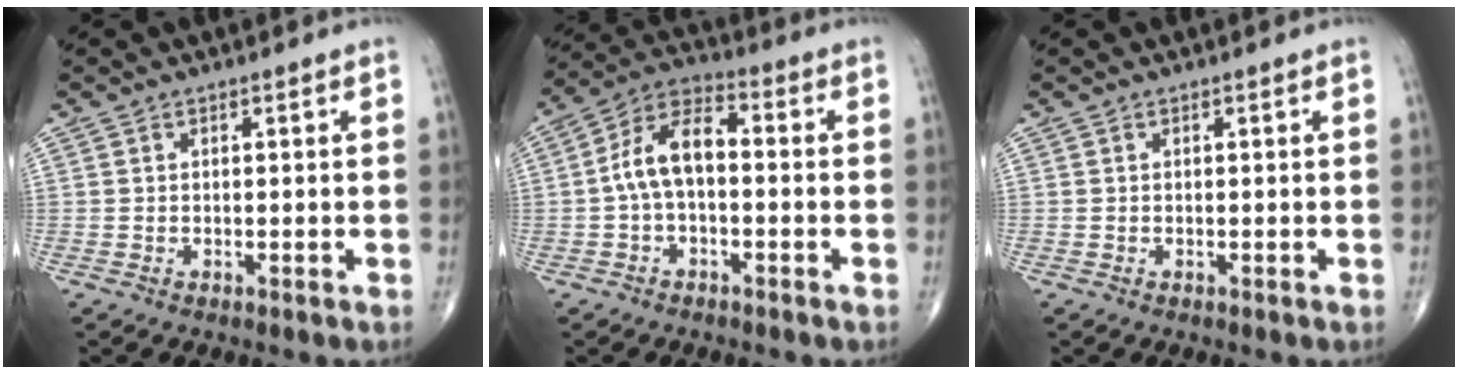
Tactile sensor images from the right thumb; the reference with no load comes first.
{"total": 9.5, "force": [-0.6, 5.2, 7.9], "torque": [-0.143, 0.037, -0.022]}
{"total": 0.0}